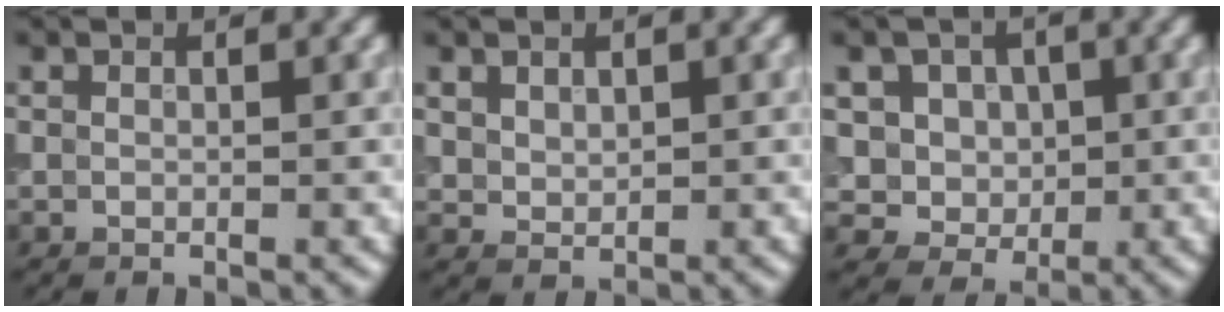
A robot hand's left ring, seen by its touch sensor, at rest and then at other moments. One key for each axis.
{"total": 1.5, "fx": 0.8, "fy": 1.1, "fz": 0.7, "tx": -0.013, "ty": -0.003, "tz": 0.020}
{"total": 4.9, "fx": 1.3, "fy": 4.2, "fz": 2.1, "tx": -0.033, "ty": 0.001, "tz": 0.020}